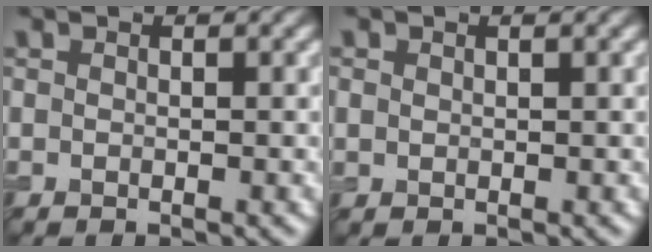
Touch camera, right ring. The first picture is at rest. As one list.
[{"total": 0.7, "force": [0.4, 0.5, 0.2], "torque": [-0.005, -0.001, 0.009]}]